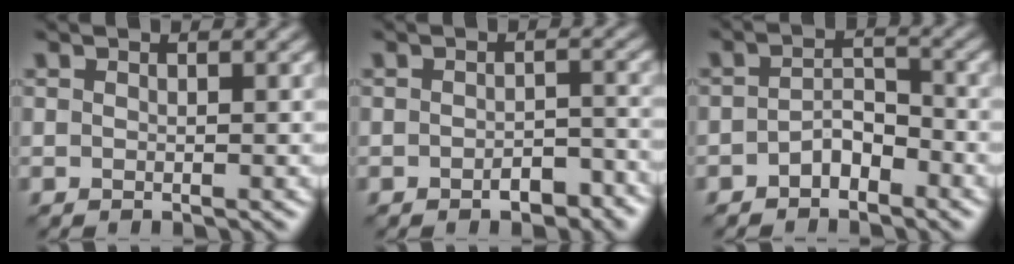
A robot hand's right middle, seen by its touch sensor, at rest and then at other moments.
{"total": 2.6, "force": [-1.5, 1.3, 1.7], "torque": [-0.026, 0.003, -0.021]}
{"total": 2.5, "force": [-1.5, 1.3, 1.5], "torque": [-0.027, 0.010, -0.029]}